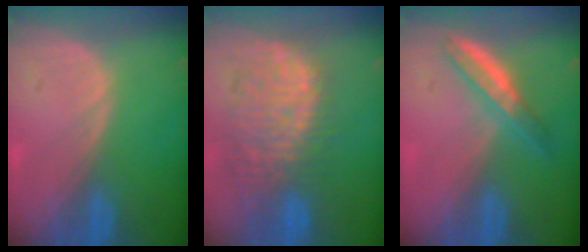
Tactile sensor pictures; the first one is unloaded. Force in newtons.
{"total": 11.0, "press": 10.1, "slide": 4.3}
{"total": 4.5, "press": 4.4, "slide": 0.9}